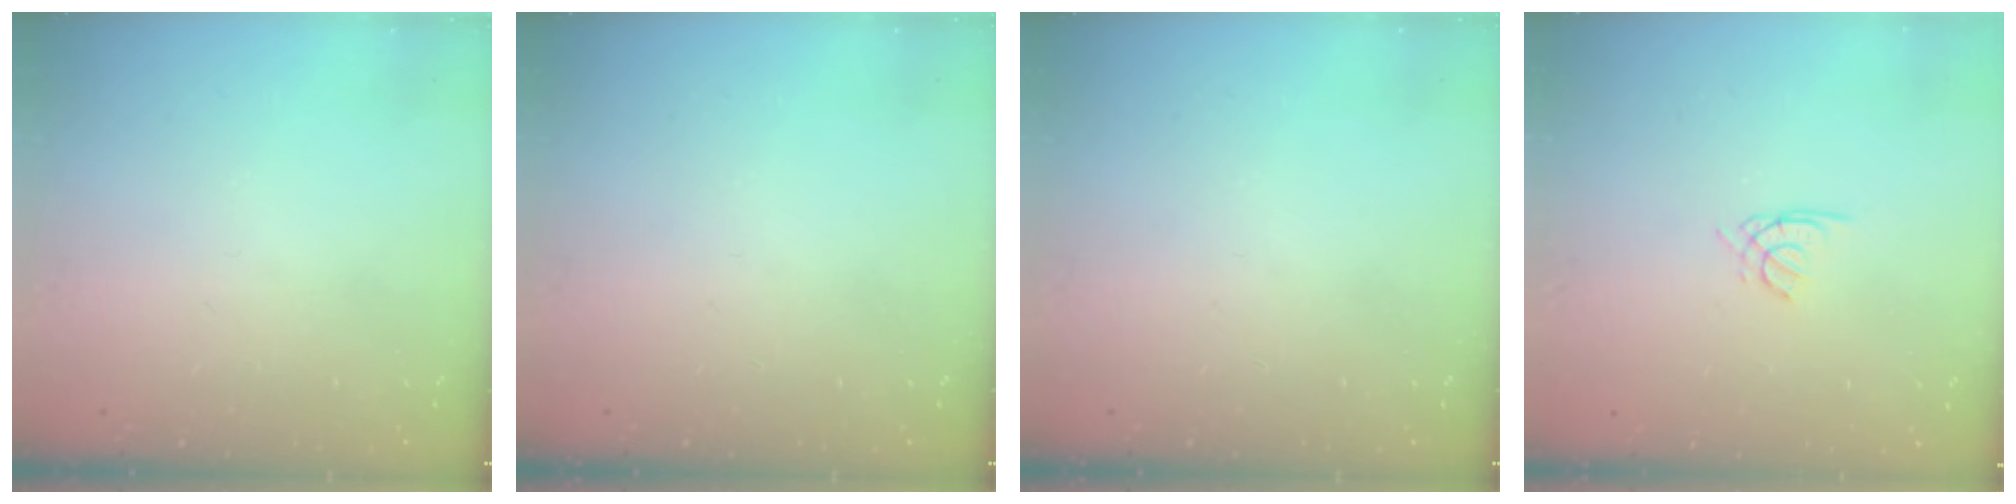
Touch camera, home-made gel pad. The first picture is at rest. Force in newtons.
{"total": 0.0}
{"total": 0.0}
{"total": 1.5, "press": 1.4, "slide": 0.4}